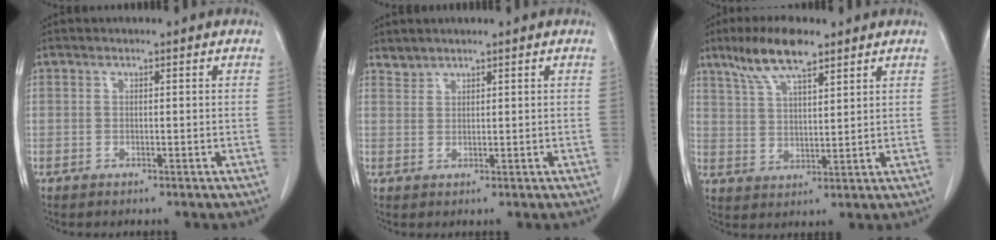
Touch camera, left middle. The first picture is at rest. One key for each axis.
{"total": 1.3, "fx": 1.3, "fy": 0.1, "fz": -0.2, "tx": 0.002, "ty": 0.002, "tz": 0.028}
{"total": 8.9, "fx": 6.4, "fy": 2.0, "fz": 5.8, "tx": -0.118, "ty": 0.012, "tz": 0.121}